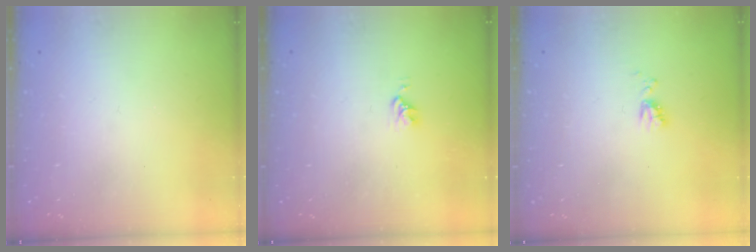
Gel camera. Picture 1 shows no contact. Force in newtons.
{"total": 2.8, "press": 2.8, "slide": 0.4}
{"total": 5.7, "press": 5.7, "slide": 0.8}